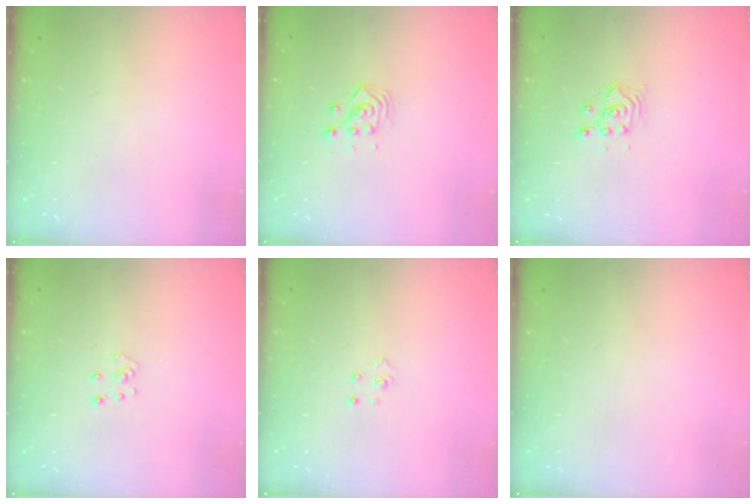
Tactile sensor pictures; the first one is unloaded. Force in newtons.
{"total": 3.2, "press": 3.2, "slide": 0.5}
{"total": 2.8, "press": 2.8, "slide": 0.1}
{"total": 2.8, "press": 2.8, "slide": 0.2}
{"total": 2.8, "press": 2.8, "slide": 0.3}
{"total": 0.0}